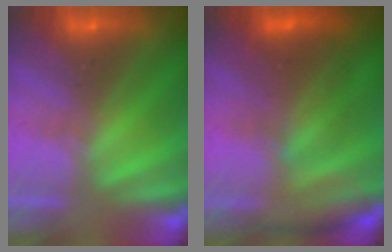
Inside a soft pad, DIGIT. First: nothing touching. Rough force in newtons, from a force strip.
{"total": 2.8}